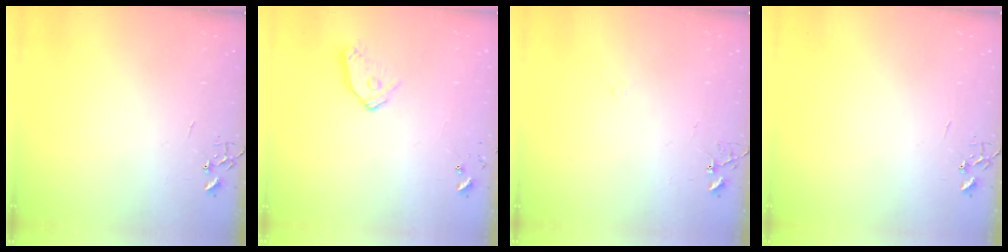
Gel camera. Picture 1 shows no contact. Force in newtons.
{"total": 10.1, "press": 10.1, "slide": 1.2}
{"total": 6.8, "press": 6.8, "slide": 0.5}
{"total": 0.0}